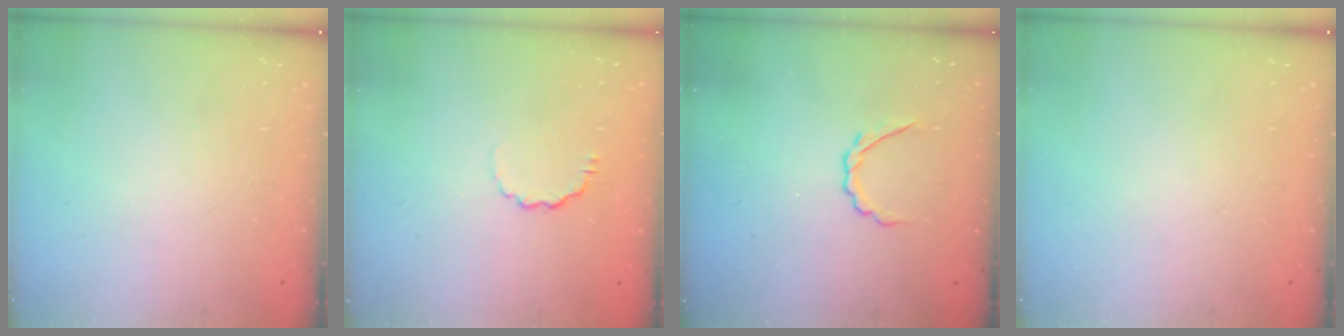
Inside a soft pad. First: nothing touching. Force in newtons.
{"total": 3.9, "press": 3.6, "slide": 1.5}
{"total": 2.8, "press": 2.6, "slide": 0.8}
{"total": 0.0}